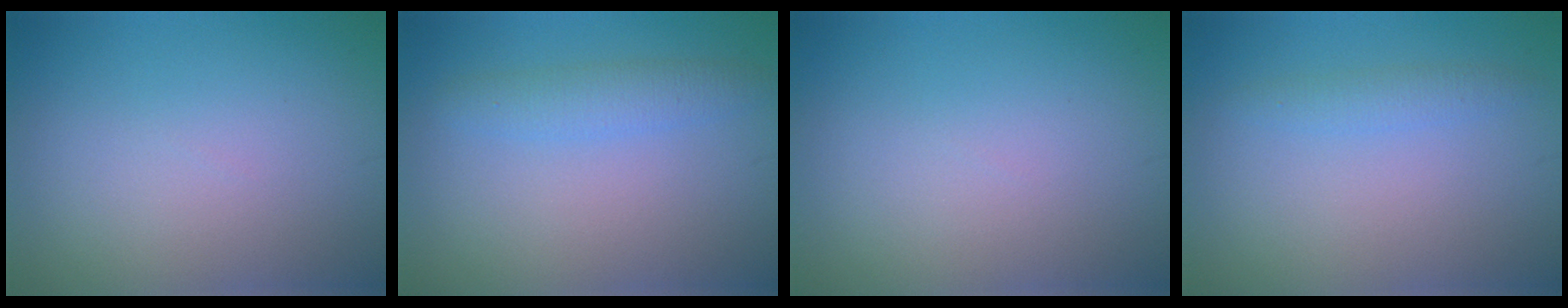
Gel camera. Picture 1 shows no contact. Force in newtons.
{"total": 2.3, "press": 2.3, "slide": 0.2}
{"total": 0.0}
{"total": 1.4, "press": 1.4, "slide": 0.1}